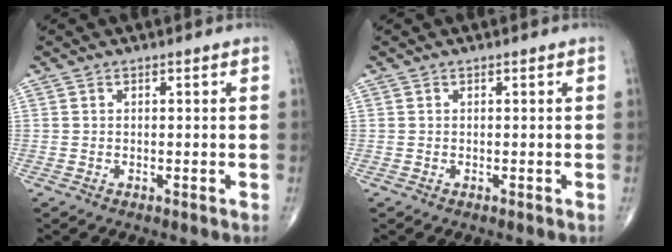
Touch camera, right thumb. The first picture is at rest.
{"total": 0.0}